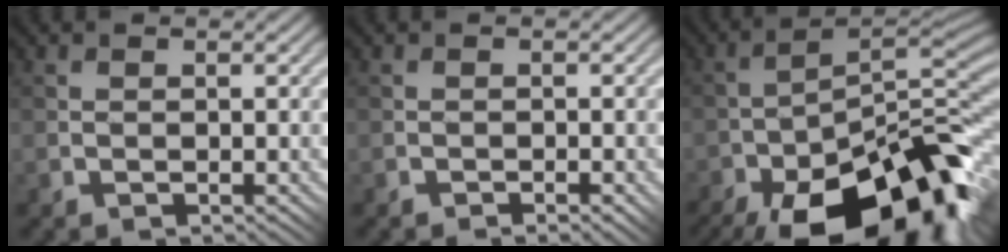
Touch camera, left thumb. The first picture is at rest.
{"total": 1.0, "force": [-0.8, 0.4, 0.4], "torque": [-0.003, -0.001, -0.013]}
{"total": 20.3, "force": [-12.8, 7.7, 13.7], "torque": [-0.199, -0.028, -0.192]}